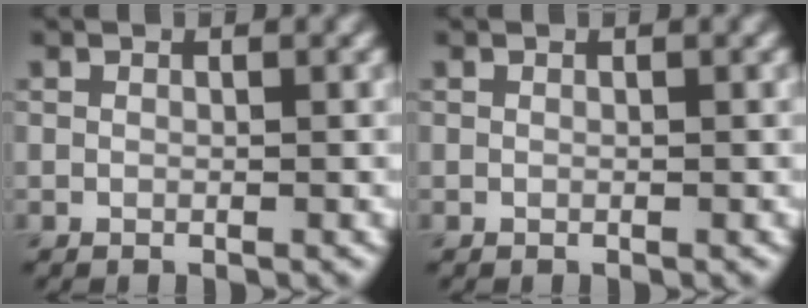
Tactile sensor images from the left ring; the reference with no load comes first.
{"total": 0.0}